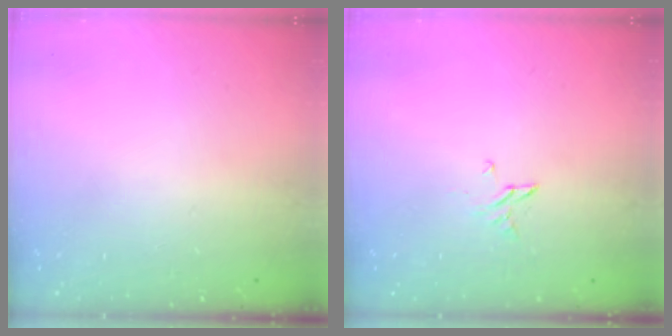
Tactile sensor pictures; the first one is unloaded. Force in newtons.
{"total": 2.6, "press": 2.6, "slide": 0.3}